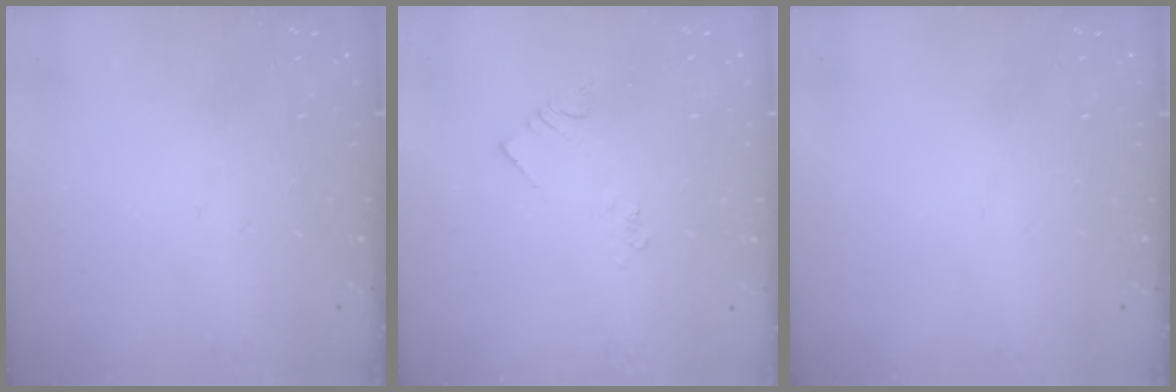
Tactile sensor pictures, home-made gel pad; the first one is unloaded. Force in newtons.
{"total": 2.1, "press": 2.1, "slide": 0.3}
{"total": 0.0}